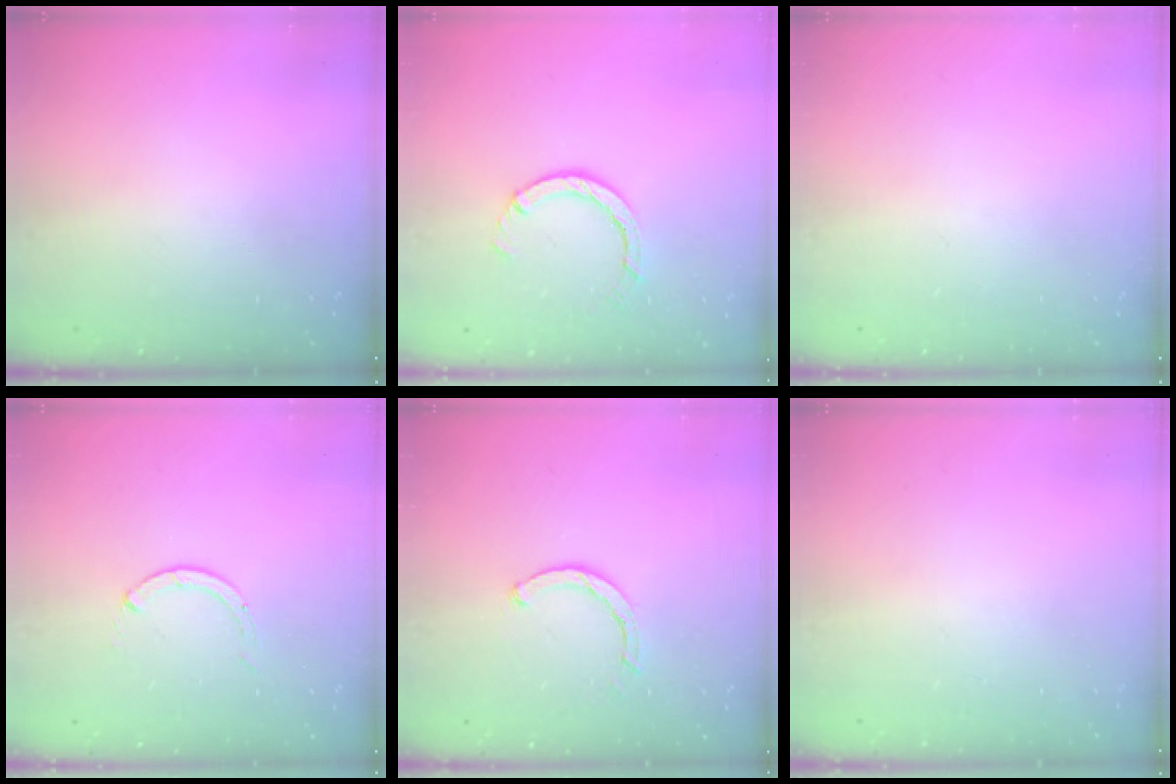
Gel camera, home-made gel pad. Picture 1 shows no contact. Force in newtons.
{"total": 3.1, "press": 3.0, "slide": 0.5}
{"total": 0.0}
{"total": 0.0}
{"total": 2.5, "press": 2.5, "slide": 0.1}
{"total": 2.6, "press": 2.6, "slide": 0.2}